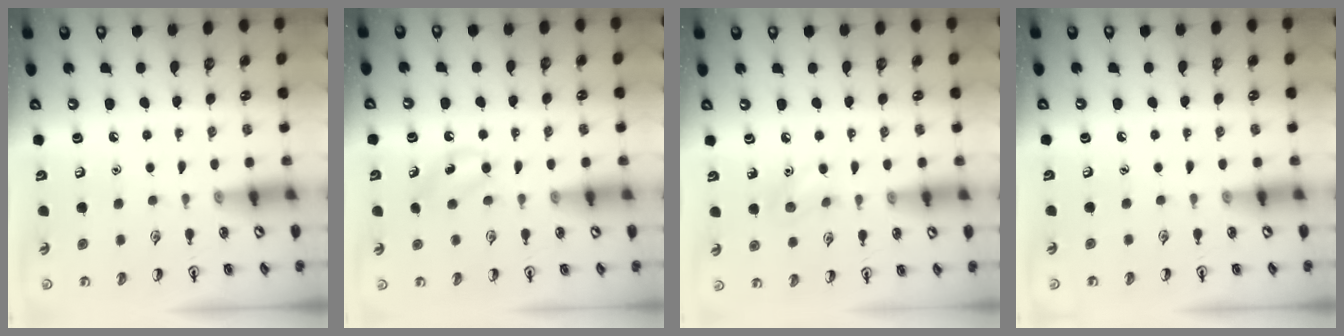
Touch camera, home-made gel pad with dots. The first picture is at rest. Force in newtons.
{"total": 5.4, "press": 5.0, "slide": 1.8}
{"total": 7.4, "press": 7.1, "slide": 2.1}
{"total": 0.0}